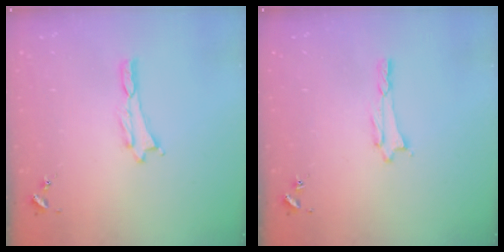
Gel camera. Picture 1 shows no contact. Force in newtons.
{"total": 0.8, "press": 0.8, "slide": 0.1}